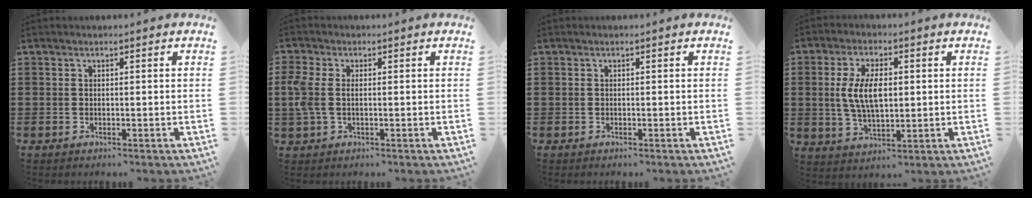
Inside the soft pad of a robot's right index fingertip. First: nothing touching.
{"total": 3.9, "force": [-0.2, 2.1, 3.2], "torque": [-0.094, -0.006, -0.014]}
{"total": 0.0}
{"total": 7.5, "force": [0.5, 3.5, 6.7], "torque": [-0.142, 0.007, 0.004]}